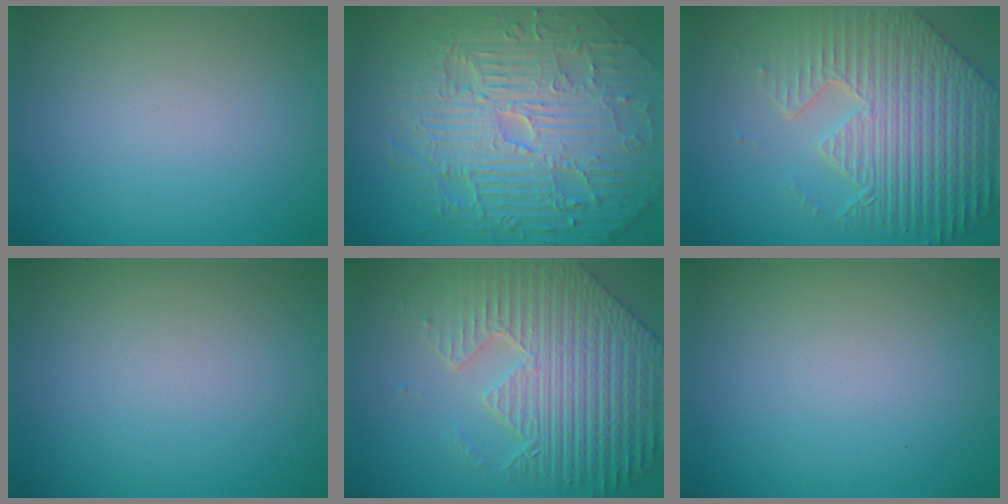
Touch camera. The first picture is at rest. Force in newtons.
{"total": 11.2, "press": 7.2, "slide": 8.6}
{"total": 8.8, "press": 6.5, "slide": 6.0}
{"total": 0.0}
{"total": 9.0, "press": 6.5, "slide": 6.3}
{"total": 0.0}